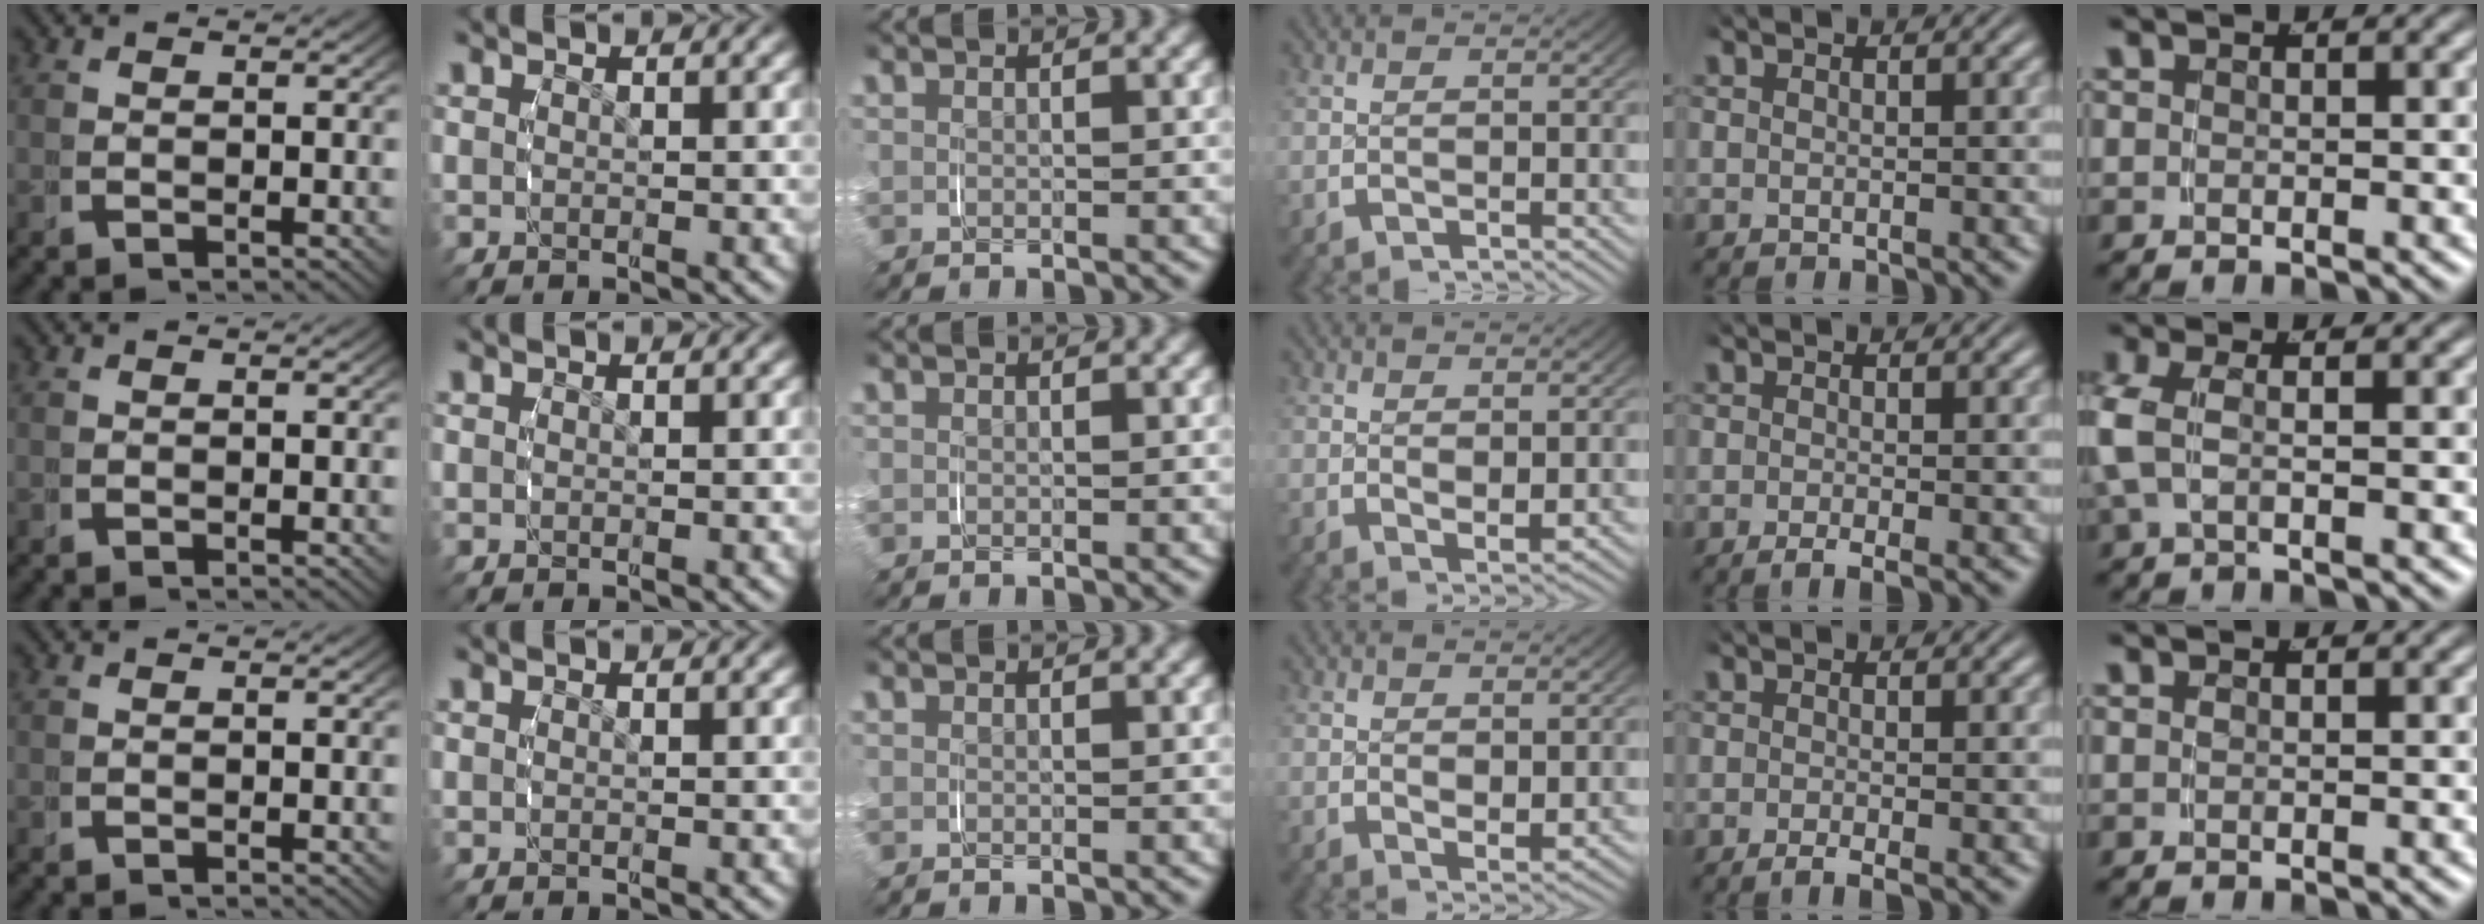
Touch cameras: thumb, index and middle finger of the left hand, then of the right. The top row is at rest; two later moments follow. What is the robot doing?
{"motion": "grasp_and_lifting", "object": "toothpaste"}